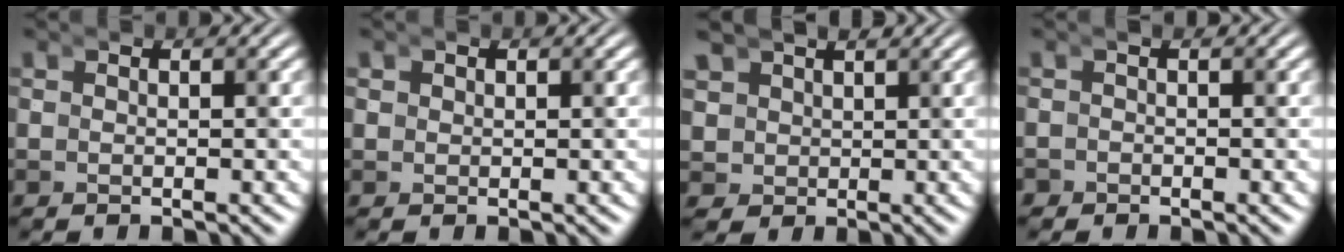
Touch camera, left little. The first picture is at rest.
{"total": 0.9, "force": [0.3, 0.8, 0.4], "torque": [-0.022, -0.005, 0.009]}
{"total": 3.9, "force": [0.7, 3.8, 0.8], "torque": [-0.070, -0.040, 0.029]}
{"total": 1.2, "force": [-0.8, 0.7, -0.5], "torque": [-0.006, -0.011, -0.016]}